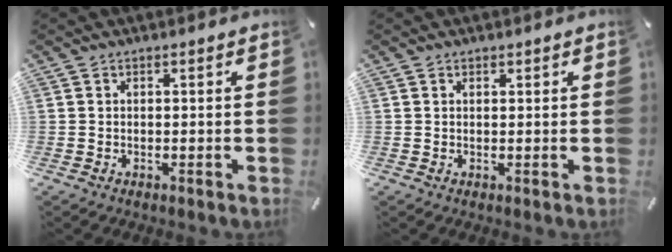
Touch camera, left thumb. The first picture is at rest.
{"total": 0.6, "force": [0.4, 0.4, 0.1], "torque": [-0.001, 0.002, 0.008]}